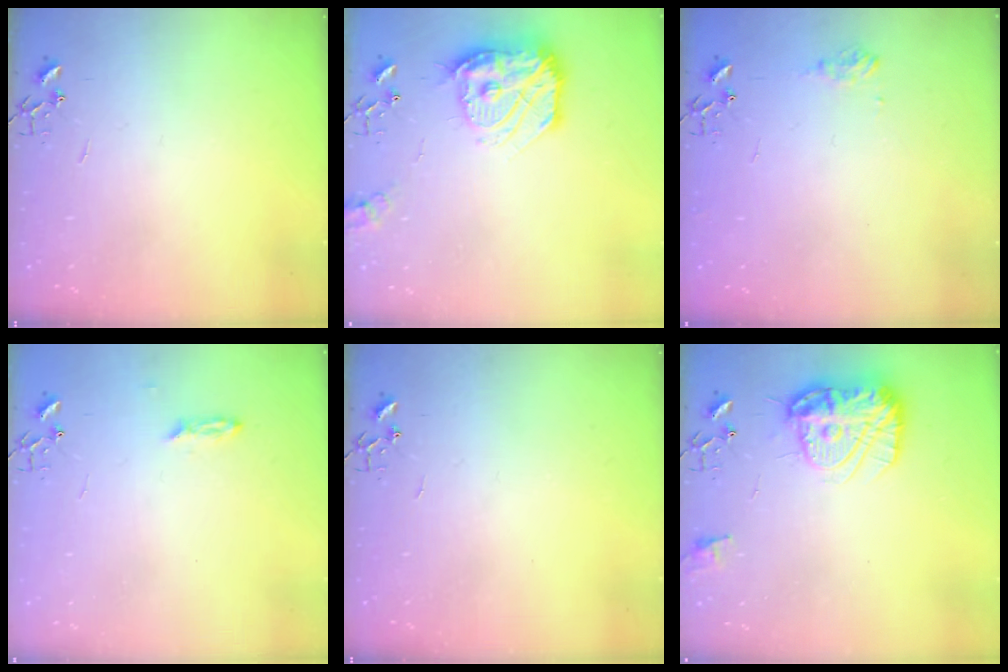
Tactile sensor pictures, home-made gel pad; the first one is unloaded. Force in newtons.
{"total": 18.7, "press": 18.6, "slide": 1.8}
{"total": 6.9, "press": 6.8, "slide": 1.0}
{"total": 2.3, "press": 2.2, "slide": 0.4}
{"total": 0.0}
{"total": 15.6, "press": 15.5, "slide": 1.6}